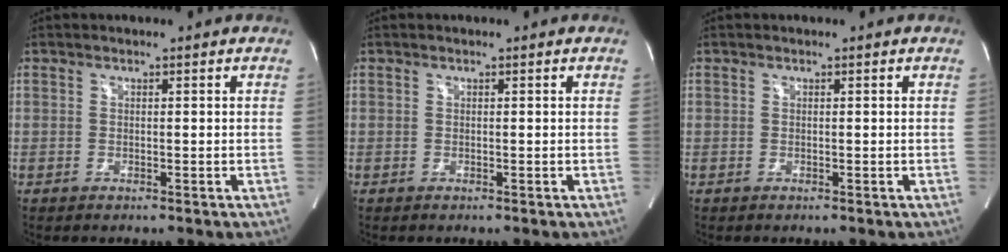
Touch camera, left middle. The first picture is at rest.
{"total": 0.0}
{"total": 0.0}